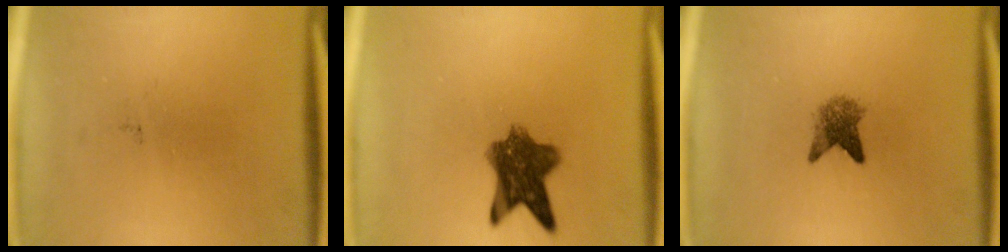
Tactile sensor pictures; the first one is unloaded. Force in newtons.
{"total": 8.2}
{"total": 3.2}